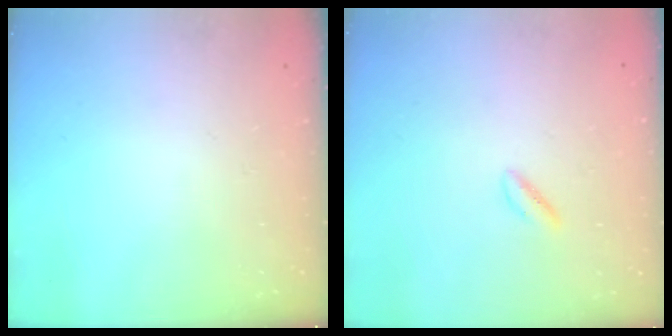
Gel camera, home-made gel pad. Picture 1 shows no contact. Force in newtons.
{"total": 1.9, "press": 1.7, "slide": 1.0}